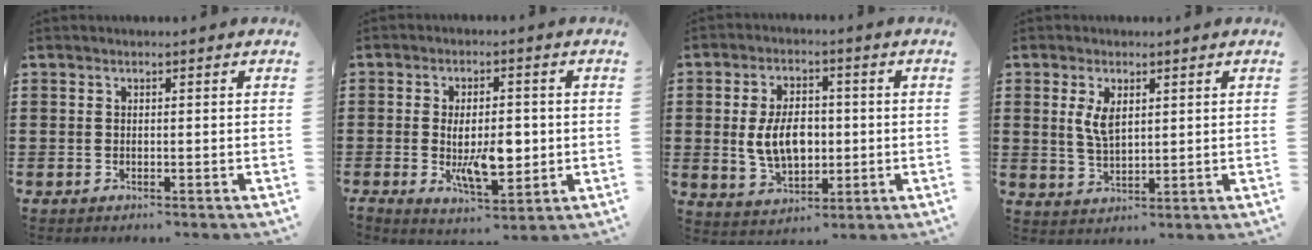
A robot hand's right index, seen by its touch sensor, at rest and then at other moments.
{"total": 7.7, "force": [-0.7, 3.4, 6.8], "torque": [-0.118, -0.005, -0.016]}
{"total": 7.9, "force": [-0.1, 4.9, 6.2], "torque": [-0.117, 0.004, -0.007]}
{"total": 4.1, "force": [1.4, 1.9, 3.3], "torque": [-0.071, 0.005, 0.024]}